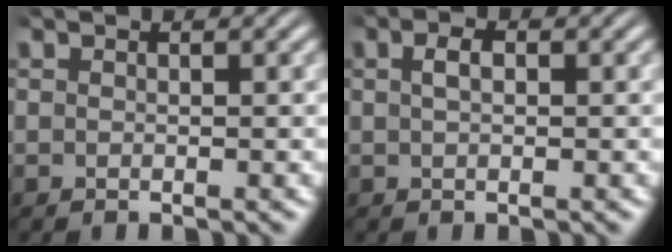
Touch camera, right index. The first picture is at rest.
{"total": 1.2, "force": [0.1, 0.4, 1.2], "torque": [-0.016, 0.001, 0.002]}